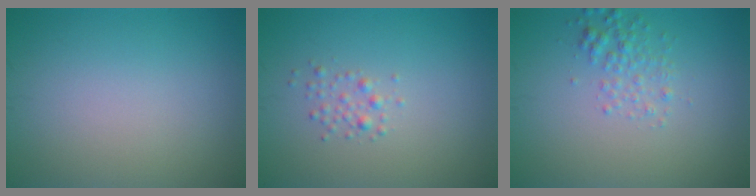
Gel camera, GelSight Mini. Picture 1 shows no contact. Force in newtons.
{"total": 1.2, "press": 1.2, "slide": 0.0}
{"total": 2.0, "press": 2.0, "slide": 0.1}